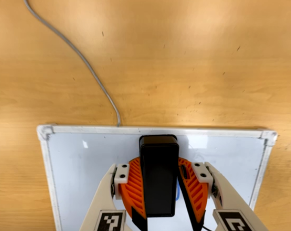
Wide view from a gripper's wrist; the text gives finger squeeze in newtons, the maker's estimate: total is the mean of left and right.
{"total": 10.4, "left": 11.5, "right": 9.2}